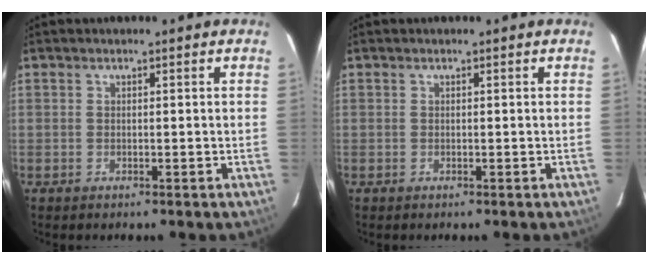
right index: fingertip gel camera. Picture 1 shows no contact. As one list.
[{"total": 0.0}]